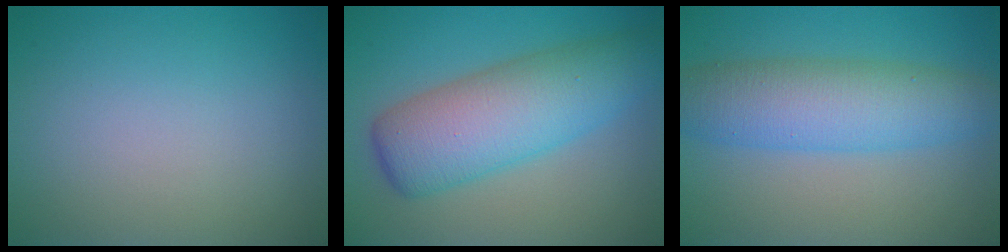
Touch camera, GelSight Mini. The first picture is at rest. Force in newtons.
{"total": 8.2, "press": 8.2, "slide": 0.2}
{"total": 6.7, "press": 6.7, "slide": 0.1}